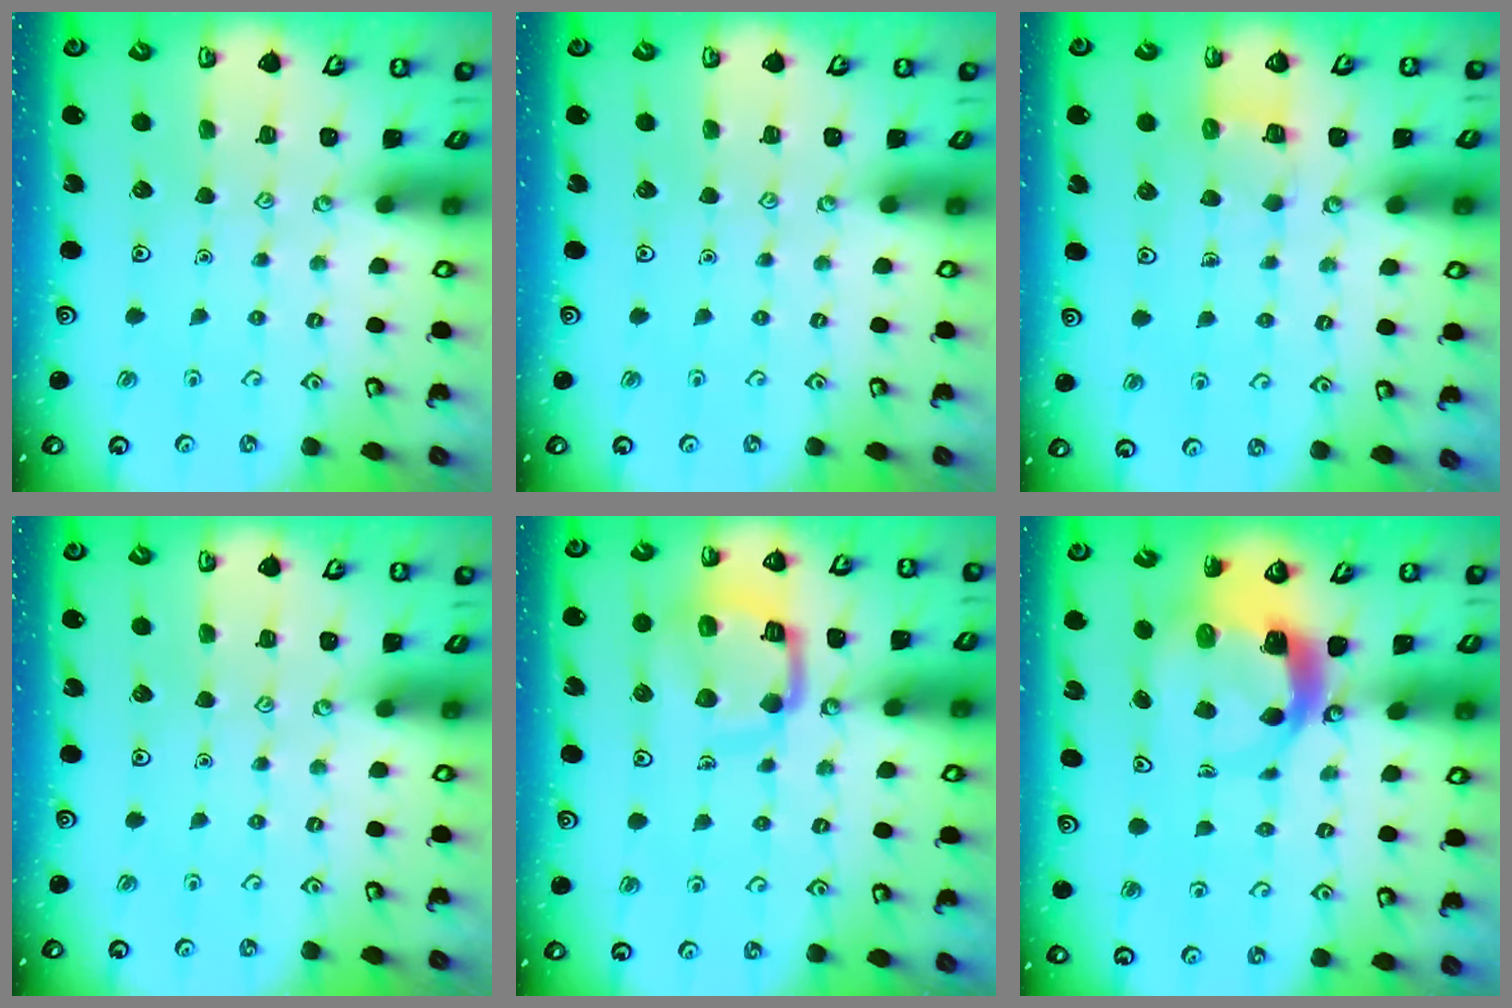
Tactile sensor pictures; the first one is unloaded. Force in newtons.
{"total": 0.0}
{"total": 4.8, "press": 4.7, "slide": 0.3}
{"total": 0.0}
{"total": 11.9, "press": 11.8, "slide": 1.2}
{"total": 6.8, "press": 6.7, "slide": 0.9}